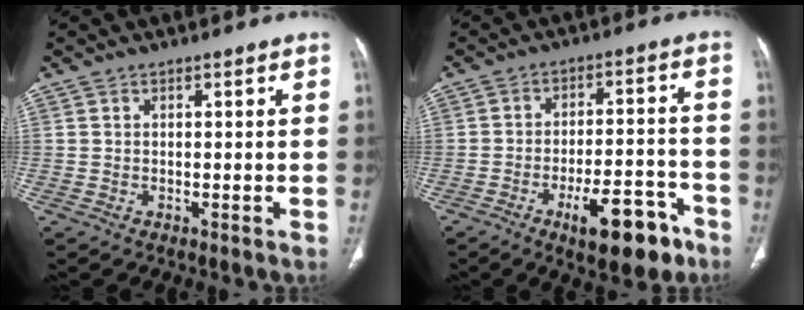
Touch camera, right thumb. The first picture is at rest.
{"total": 12.8, "force": [-7.3, 4.9, 9.4], "torque": [-0.122, 0.046, -0.103]}